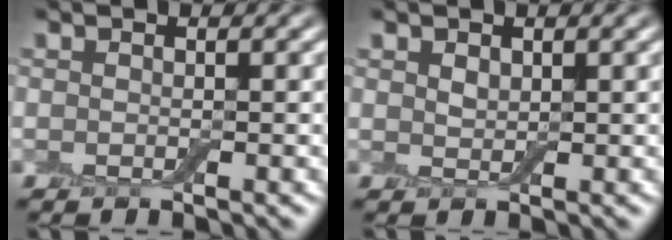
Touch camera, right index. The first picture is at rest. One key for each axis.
{"total": 1.0, "fx": 0.6, "fy": 0.6, "fz": 0.5, "tx": -0.013, "ty": 0.000, "tz": 0.013}